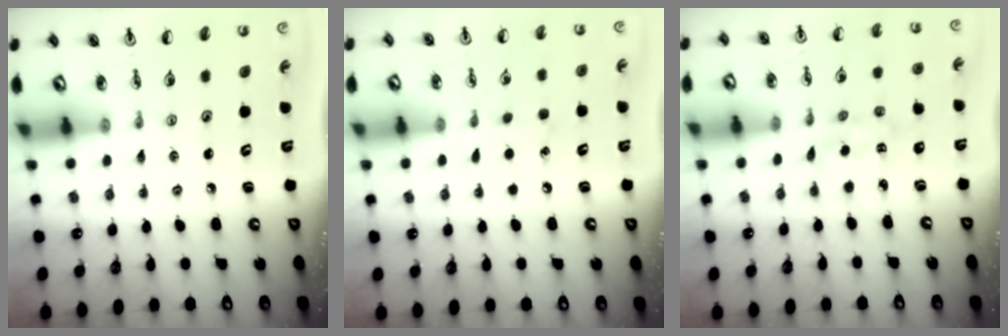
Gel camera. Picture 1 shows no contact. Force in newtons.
{"total": 6.6, "press": 6.5, "slide": 0.8}
{"total": 2.0, "press": 1.9, "slide": 0.5}